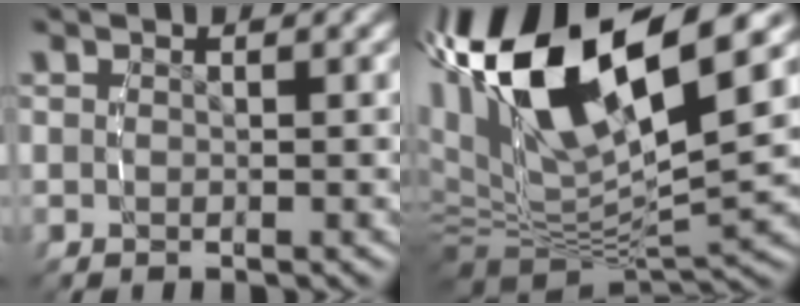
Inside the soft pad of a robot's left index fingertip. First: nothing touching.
{"total": 16.6, "force": [4.9, 9.5, 12.7], "torque": [-0.261, -0.017, 0.088]}